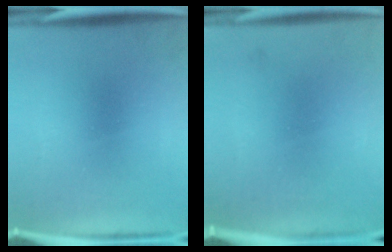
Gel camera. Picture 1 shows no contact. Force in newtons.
{"total": 1.1}